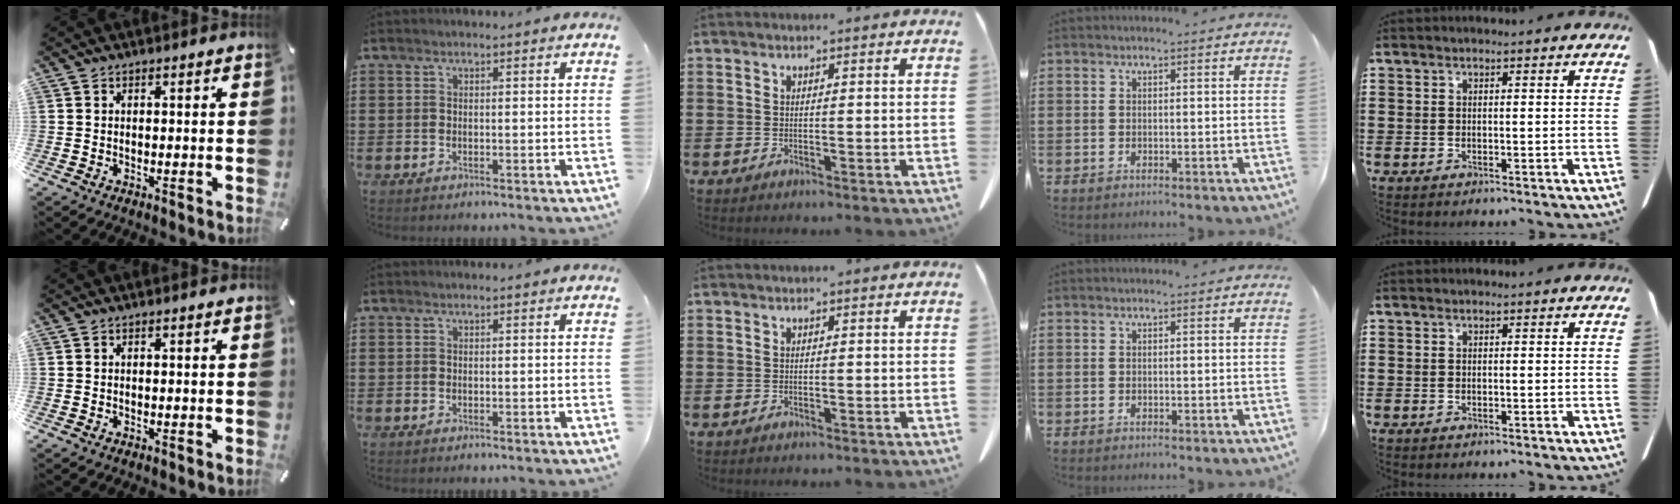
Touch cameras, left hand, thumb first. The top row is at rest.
{}